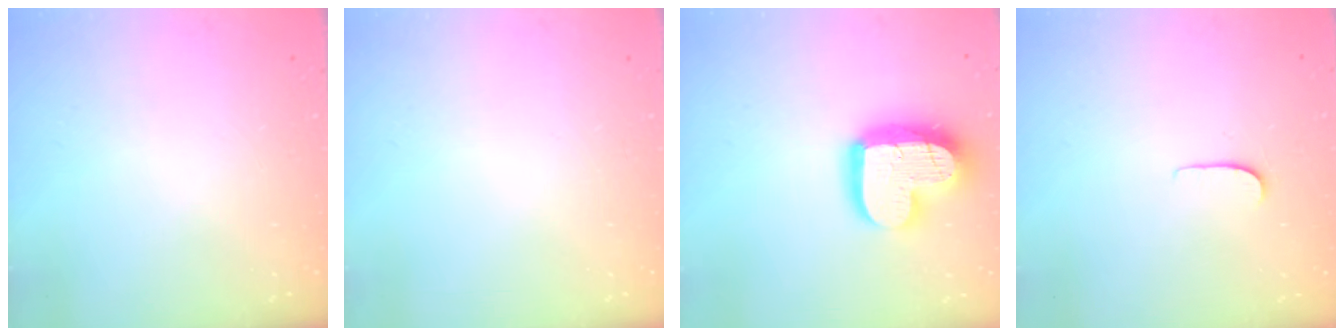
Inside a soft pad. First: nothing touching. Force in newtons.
{"total": 0.0}
{"total": 16.9, "press": 16.9, "slide": 1.4}
{"total": 4.2, "press": 4.2, "slide": 0.4}